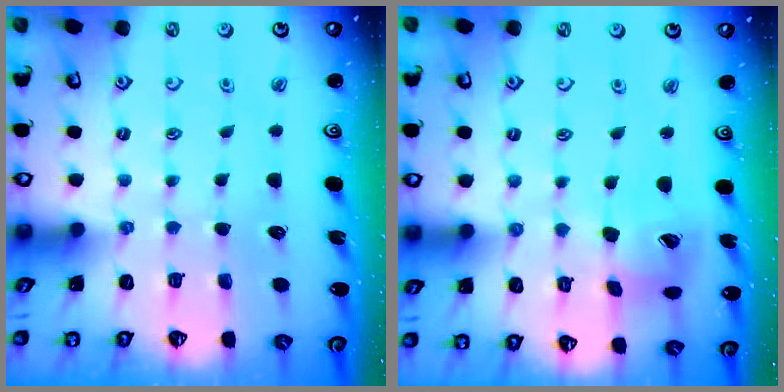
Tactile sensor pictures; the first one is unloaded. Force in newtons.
{"total": 11.9, "press": 11.8, "slide": 1.4}